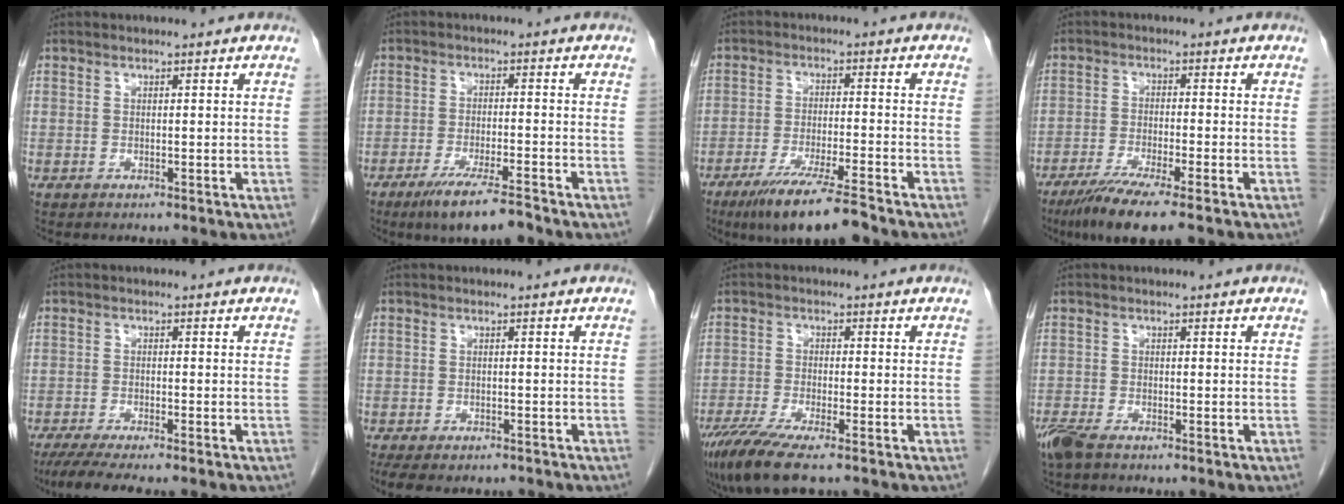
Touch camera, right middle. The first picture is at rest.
{"total": 7.7, "force": [-5.6, 0.4, 5.3], "torque": [-0.090, -0.019, -0.096]}
{"total": 9.9, "force": [-7.4, 0.3, 6.6], "torque": [-0.112, -0.027, -0.126]}
{"total": 8.4, "force": [-6.0, 0.0, 5.9], "torque": [-0.098, -0.022, -0.101]}
{"total": 7.0, "force": [-5.7, 0.2, 4.0], "torque": [-0.060, -0.017, -0.092]}
{"total": 8.3, "force": [-6.7, 3.3, 3.7], "torque": [-0.065, -0.009, -0.090]}
{"total": 8.1, "force": [-5.8, 0.9, 5.7], "torque": [-0.103, -0.021, -0.104]}
{"total": 3.8, "force": [-2.9, 1.0, 2.2], "torque": [-0.053, -0.010, -0.055]}